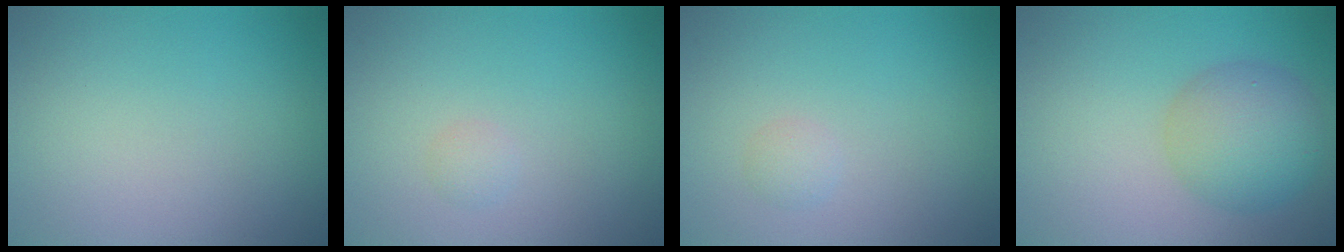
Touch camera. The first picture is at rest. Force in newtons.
{"total": 0.7, "press": 0.7, "slide": 0.0}
{"total": 0.7, "press": 0.7, "slide": 0.0}
{"total": 4.9, "press": 4.9, "slide": 0.1}